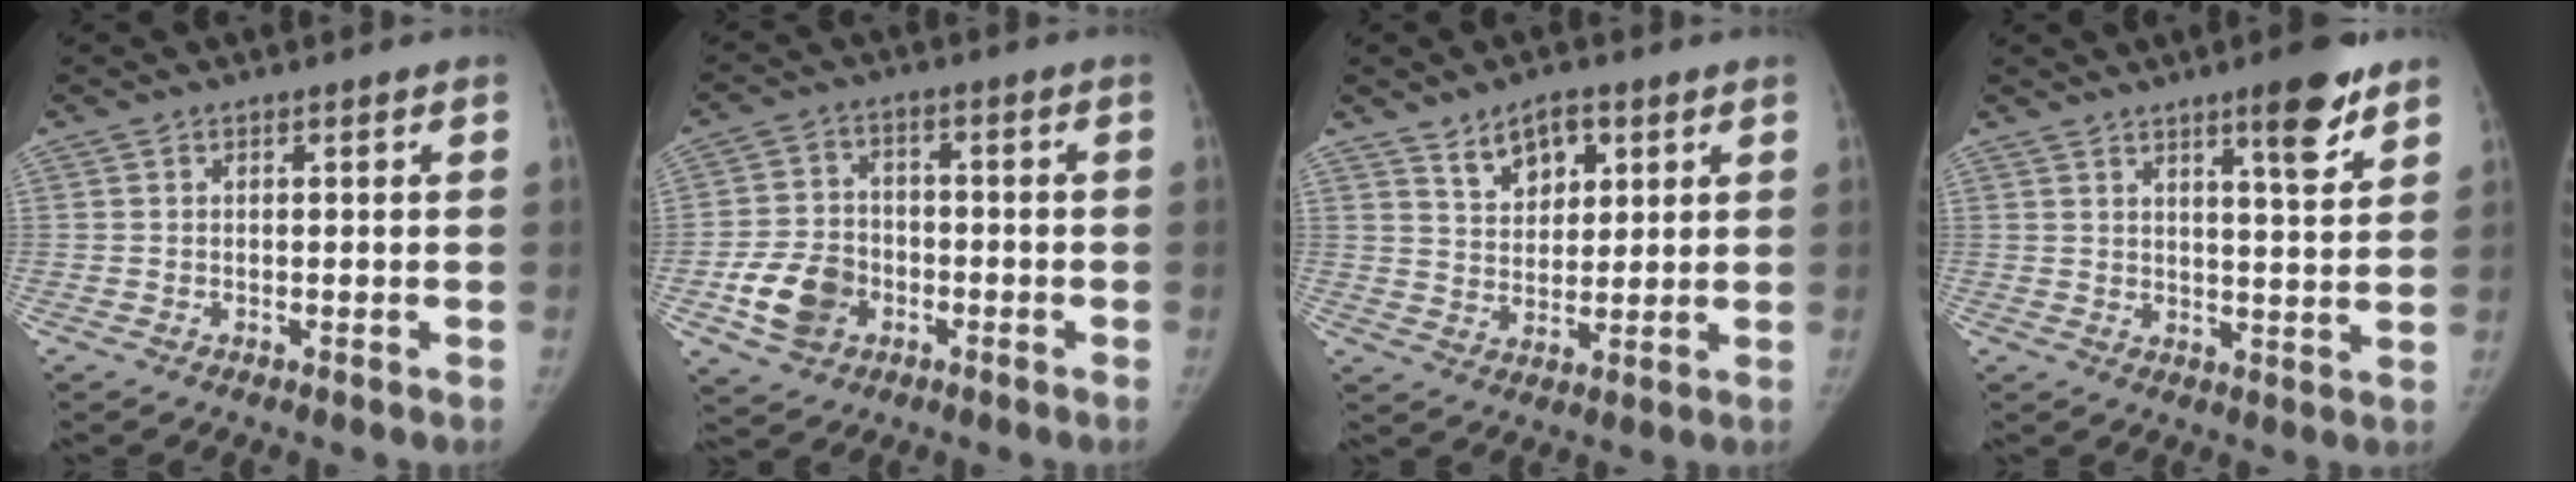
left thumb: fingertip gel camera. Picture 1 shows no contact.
{"total": 10.0, "force": [-3.7, 7.8, 5.1], "torque": [-0.079, 0.017, -0.064]}
{"total": 7.5, "force": [4.1, 4.6, 4.2], "torque": [-0.037, -0.026, 0.072]}
{"total": 8.6, "force": [5.5, 1.4, 6.4], "torque": [-0.082, -0.034, 0.079]}